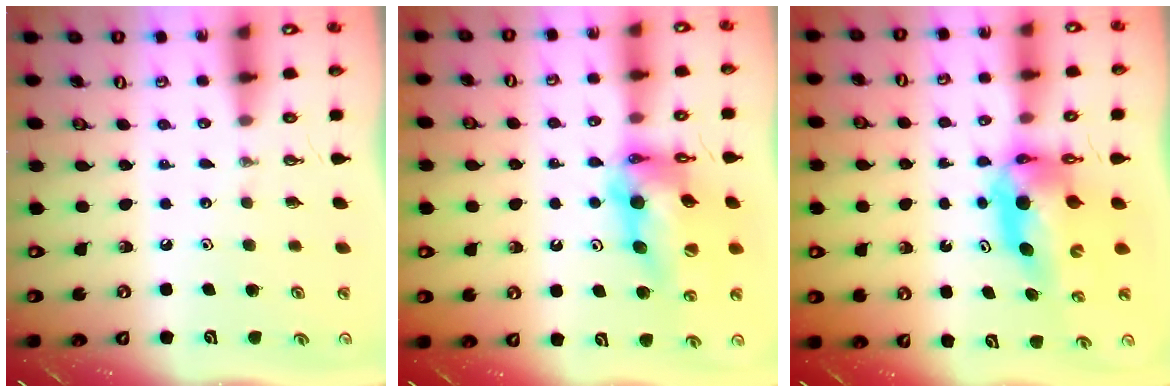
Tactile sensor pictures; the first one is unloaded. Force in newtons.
{"total": 16.2, "press": 16.1, "slide": 1.7}
{"total": 9.9, "press": 9.9, "slide": 1.1}